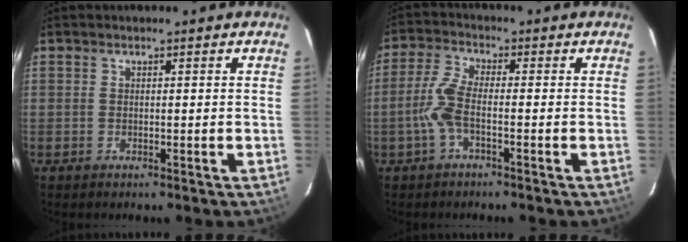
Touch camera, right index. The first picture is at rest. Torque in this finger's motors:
{"motor_torque": [0.90, -0.36, 0.48, 0.14]}